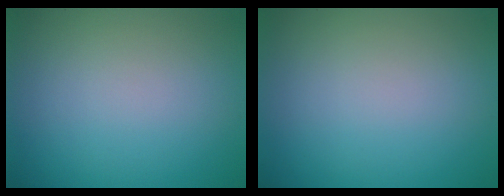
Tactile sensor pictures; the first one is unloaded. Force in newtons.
{"total": 0.0}